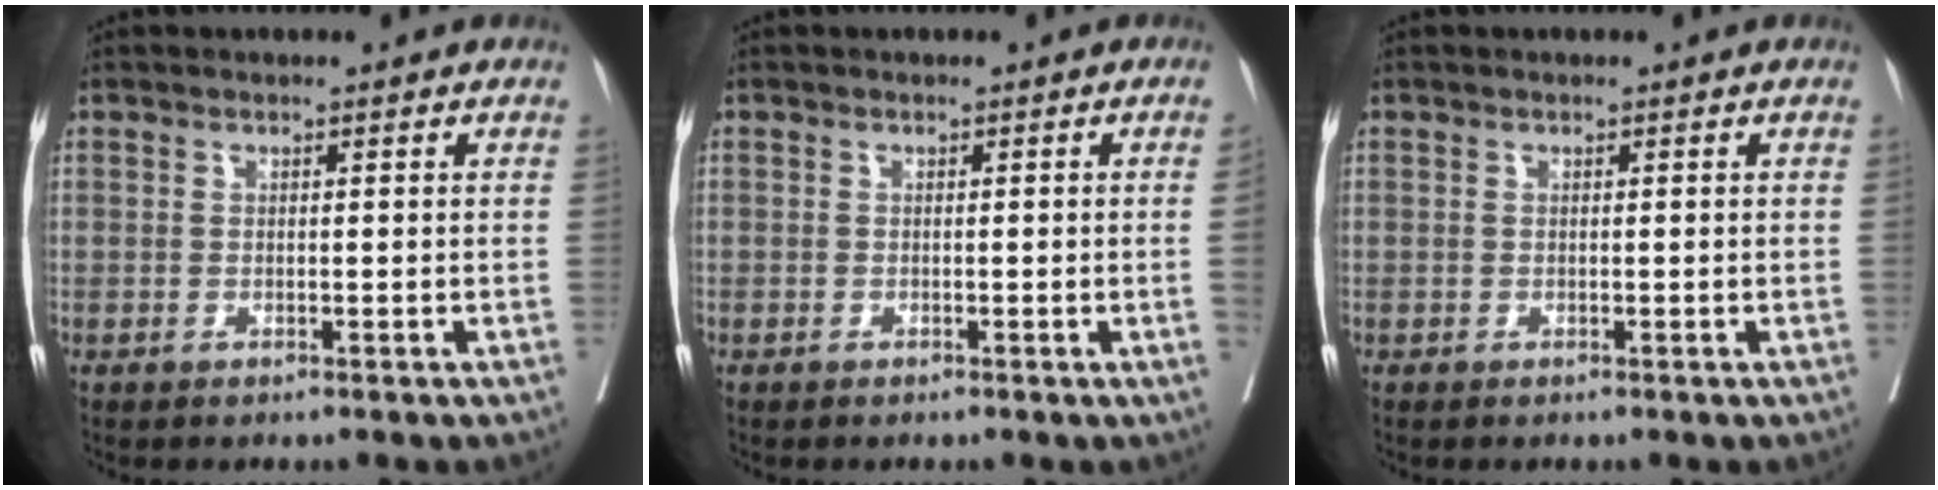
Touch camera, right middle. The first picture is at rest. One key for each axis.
{"total": 1.4, "fx": -0.2, "fy": -0.7, "fz": 1.2, "tx": -0.012, "ty": 0.000, "tz": -0.002}
{"total": 0.0}